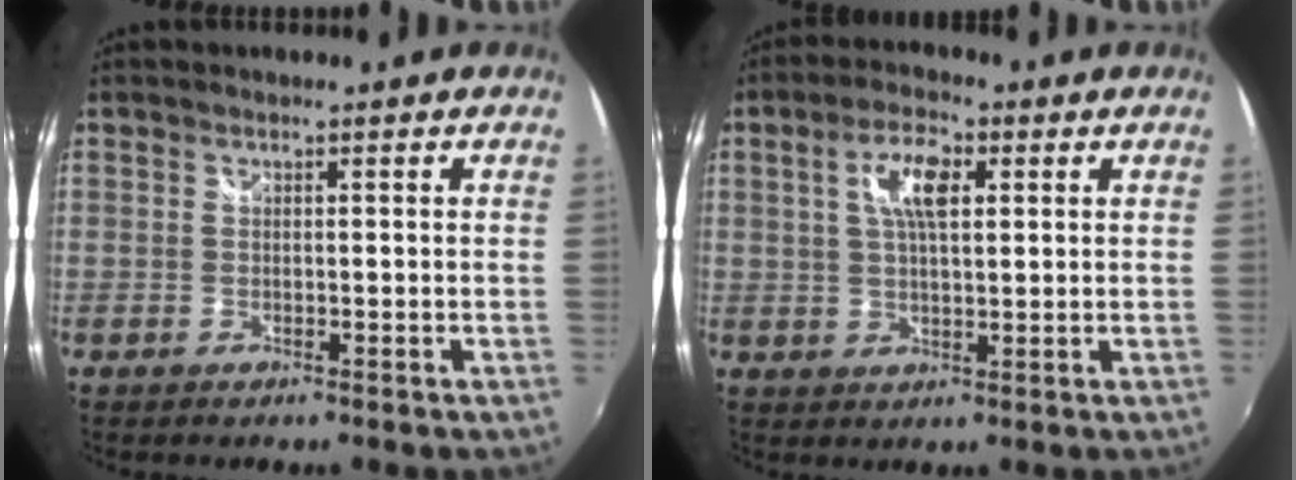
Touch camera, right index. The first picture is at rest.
{"total": 7.1, "force": [2.1, 2.9, 6.1], "torque": [-0.112, 0.013, 0.038]}